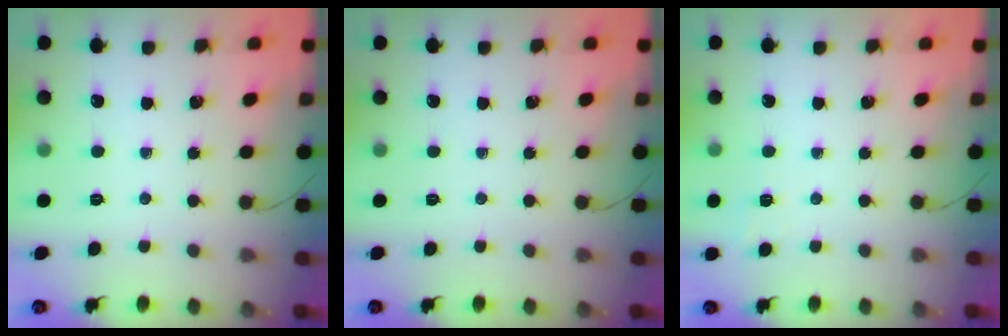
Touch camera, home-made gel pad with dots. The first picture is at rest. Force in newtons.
{"total": 0.0}
{"total": 1.4, "press": 0.2, "slide": 1.4}